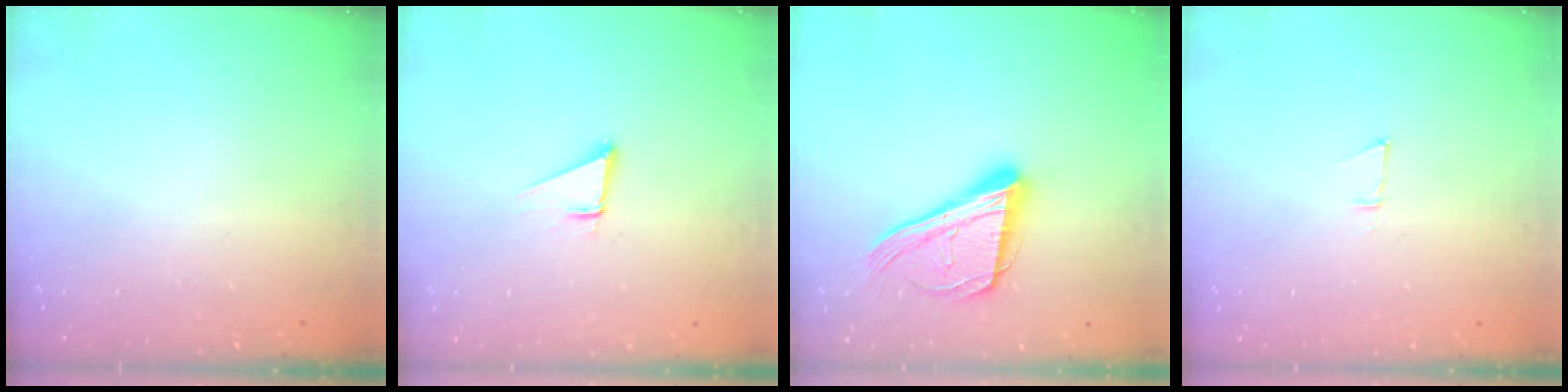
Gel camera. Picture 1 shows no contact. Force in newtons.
{"total": 1.9, "press": 1.9, "slide": 0.0}
{"total": 17.8, "press": 17.7, "slide": 2.4}
{"total": 3.3, "press": 3.3, "slide": 0.6}